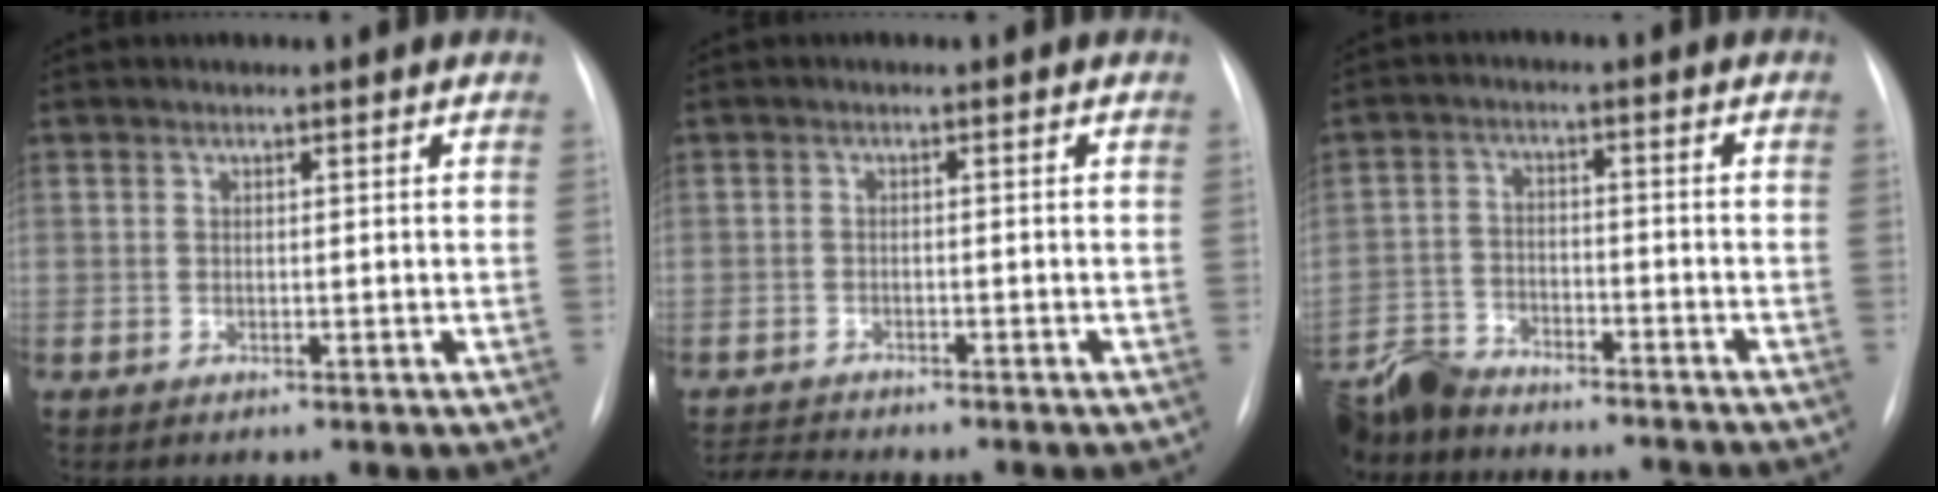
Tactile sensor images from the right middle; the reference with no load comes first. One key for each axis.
{"total": 4.2, "fx": -4.1, "fy": 0.1, "fz": 0.9, "tx": -0.011, "ty": -0.011, "tz": -0.063}
{"total": 14.2, "fx": -12.8, "fy": 4.3, "fz": 4.3, "tx": -0.106, "ty": 0.008, "tz": -0.210}